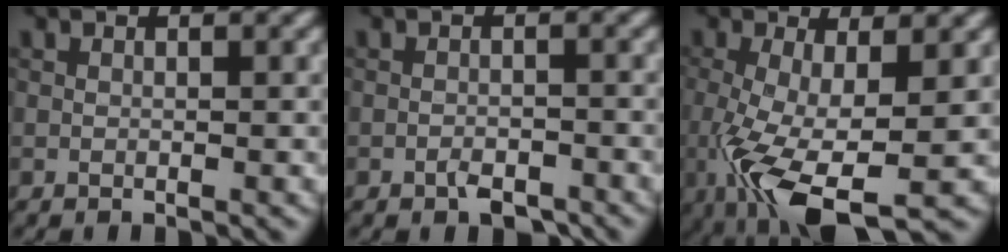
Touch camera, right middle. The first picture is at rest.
{"total": 1.7, "force": [-1.5, 0.4, 0.7], "torque": [-0.021, 0.013, -0.016]}
{"total": 8.1, "force": [-2.9, 2.5, 7.1], "torque": [-0.158, -0.013, -0.036]}